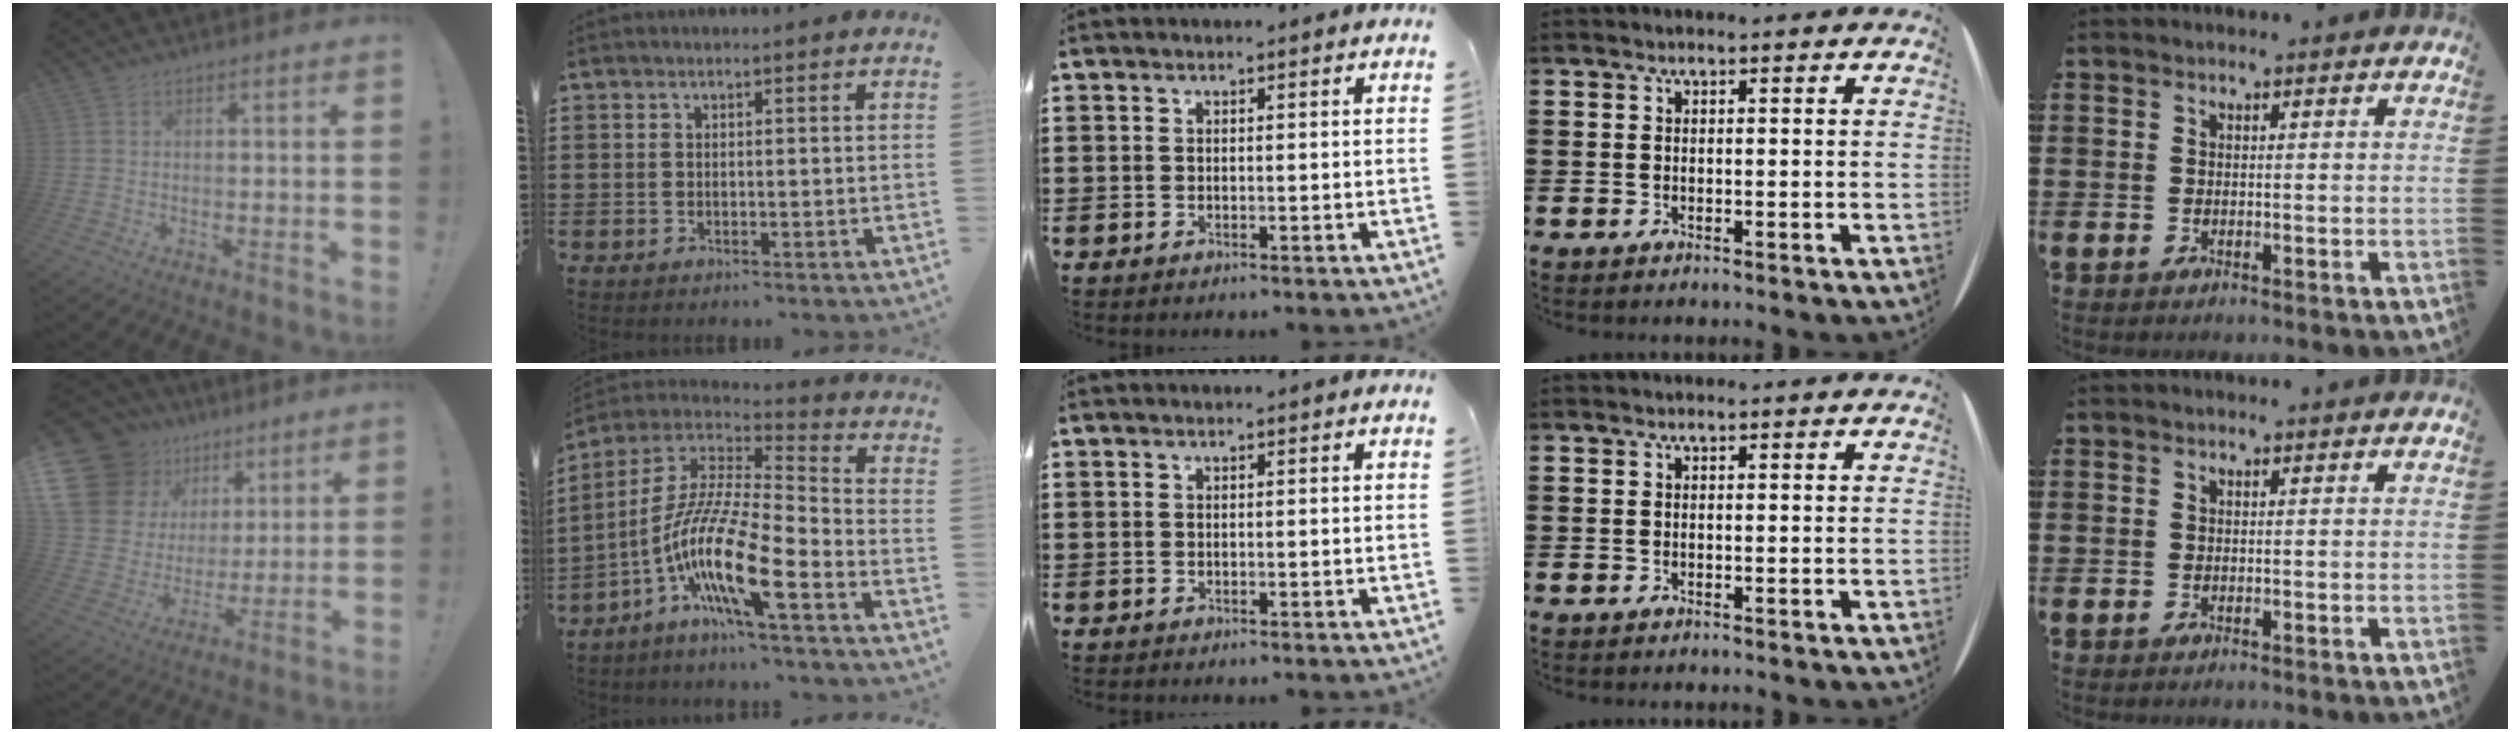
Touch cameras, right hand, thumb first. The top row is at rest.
{"thumb": {"total": 18.7, "force": [9.7, 14.0, 7.7], "torque": [-0.134, -0.058, 0.209]}, "index": {"total": 15.2, "force": [-7.9, 2.5, 12.7], "torque": [-0.277, -0.020, -0.156]}}